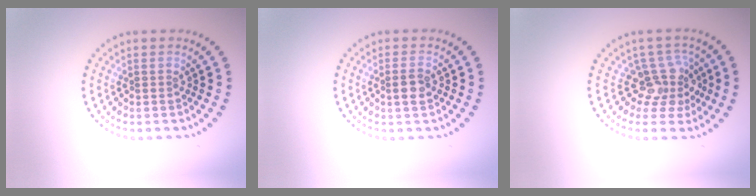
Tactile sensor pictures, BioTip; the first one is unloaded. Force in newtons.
{"total": 1.7, "press": 1.6, "slide": 0.5}
{"total": 3.2, "press": 2.5, "slide": 2.1}